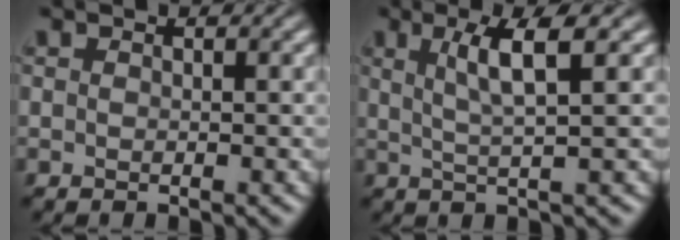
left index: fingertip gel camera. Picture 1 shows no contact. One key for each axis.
{"total": 4.2, "fx": 1.5, "fy": 0.7, "fz": 3.9, "tx": -0.063, "ty": 0.000, "tz": 0.028}